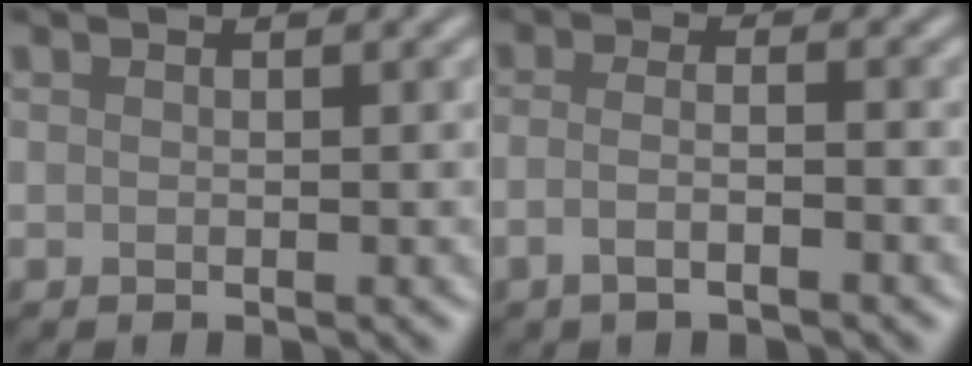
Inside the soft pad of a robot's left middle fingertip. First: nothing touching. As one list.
[{"total": 2.6, "force": [-1.1, 0.9, 2.2], "torque": [-0.034, -0.002, -0.026]}]